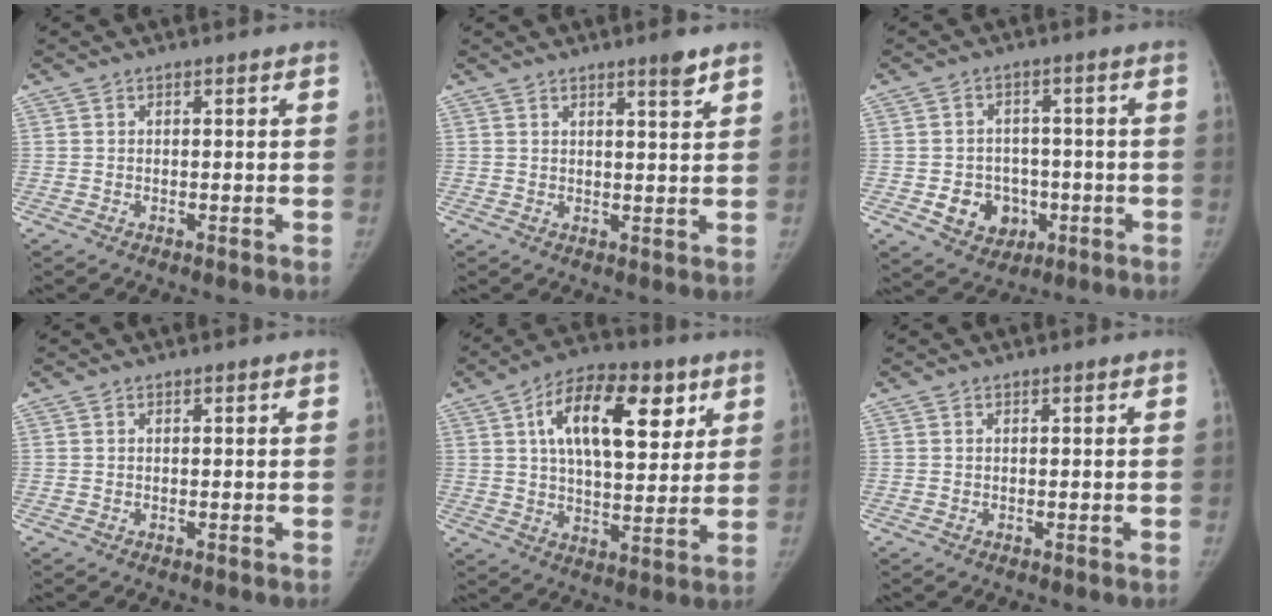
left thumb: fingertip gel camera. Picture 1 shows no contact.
{"total": 3.3, "force": [2.5, 0.2, 2.2], "torque": [-0.028, -0.021, 0.038]}
{"total": 8.4, "force": [-2.3, 7.1, 3.8], "torque": [-0.025, 0.015, -0.026]}
{"total": 0.0}
{"total": 18.4, "force": [7.0, 9.3, 14.2], "torque": [-0.191, -0.010, 0.110]}
{"total": 0.0}